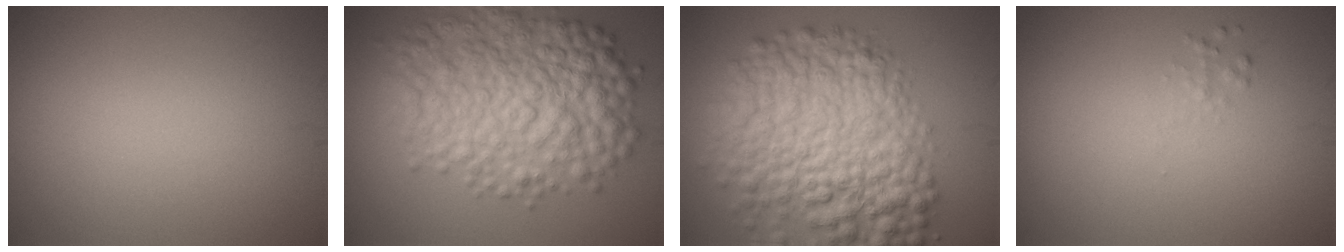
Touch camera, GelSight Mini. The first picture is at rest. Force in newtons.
{"total": 8.7, "press": 8.7, "slide": 0.1}
{"total": 10.4, "press": 10.4, "slide": 0.3}
{"total": 0.6, "press": 0.6, "slide": 0.0}